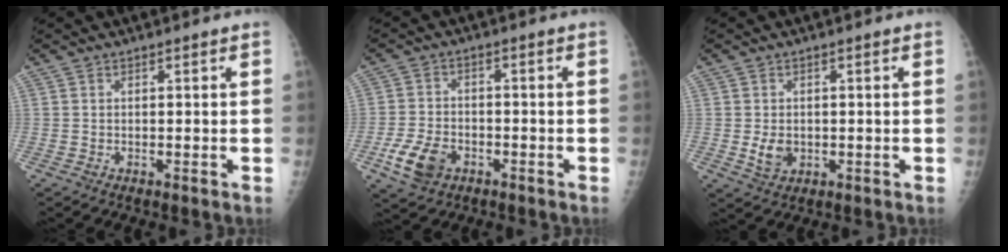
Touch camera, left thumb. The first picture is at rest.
{"total": 7.7, "force": [-3.5, 5.3, 4.4], "torque": [-0.082, 0.013, -0.061]}
{"total": 3.9, "force": [-0.4, 3.0, 2.4], "torque": [-0.032, -0.003, 0.002]}